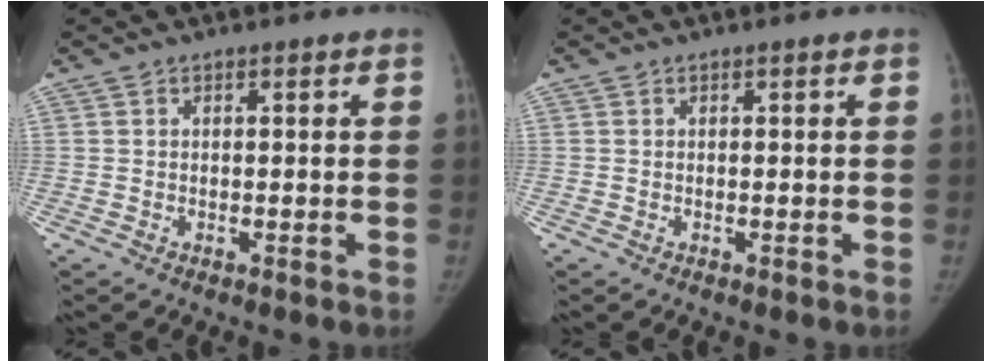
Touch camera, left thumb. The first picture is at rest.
{"total": 0.0}